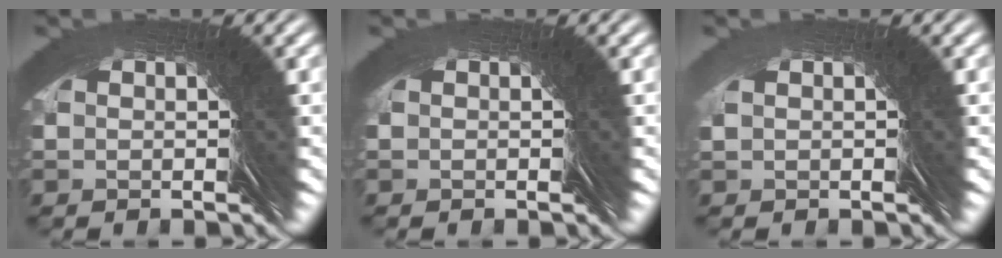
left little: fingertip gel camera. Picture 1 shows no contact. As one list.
[{"total": 0.9, "force": [-0.1, 0.8, 0.4], "torque": [-0.015, -0.006, -0.001]}, {"total": 1.2, "force": [0.4, -0.7, -0.9], "torque": [0.017, 0.004, 0.006]}]